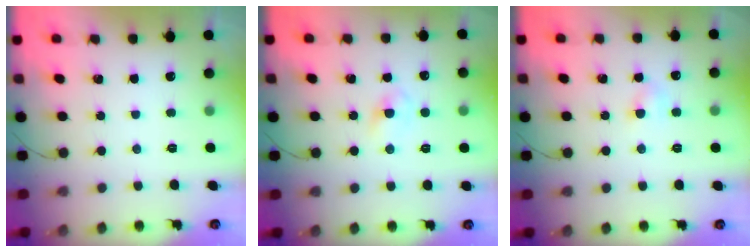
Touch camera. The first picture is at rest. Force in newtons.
{"total": 2.7, "press": 2.4, "slide": 1.1}
{"total": 3.6, "press": 3.4, "slide": 1.1}